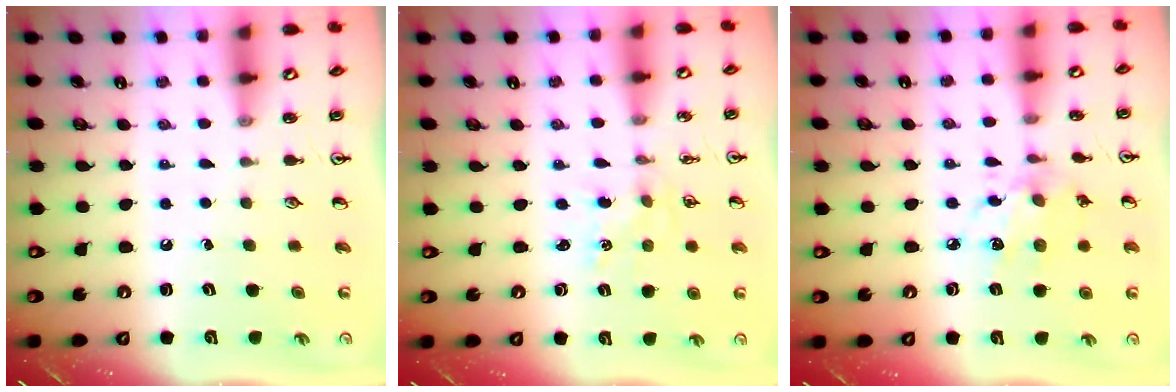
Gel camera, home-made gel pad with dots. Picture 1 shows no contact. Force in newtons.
{"total": 1.0, "press": 1.0, "slide": 0.2}
{"total": 9.5, "press": 9.5, "slide": 0.6}